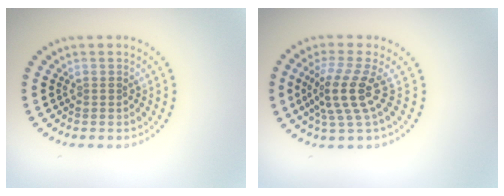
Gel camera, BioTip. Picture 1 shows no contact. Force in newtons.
{"total": 3.9, "press": 2.7, "slide": 2.8}